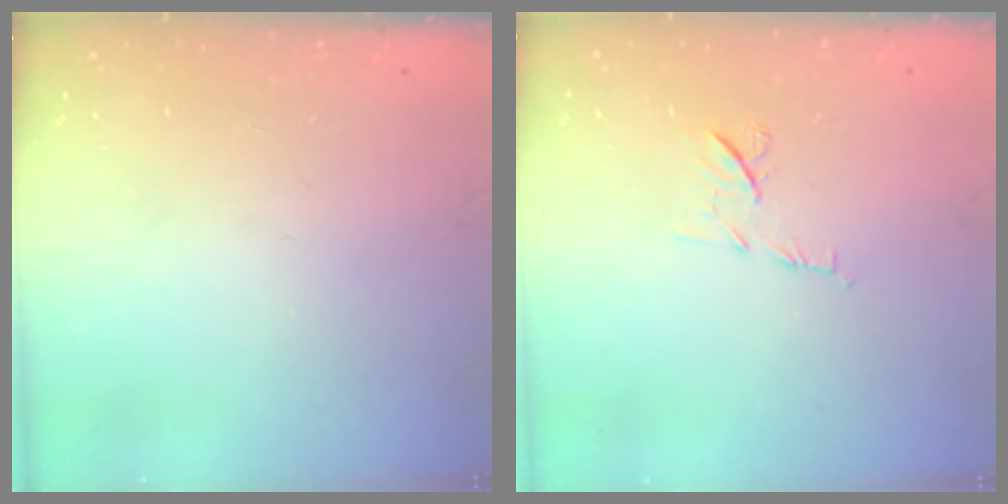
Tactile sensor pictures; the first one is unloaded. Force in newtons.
{"total": 6.2, "press": 6.2, "slide": 0.7}